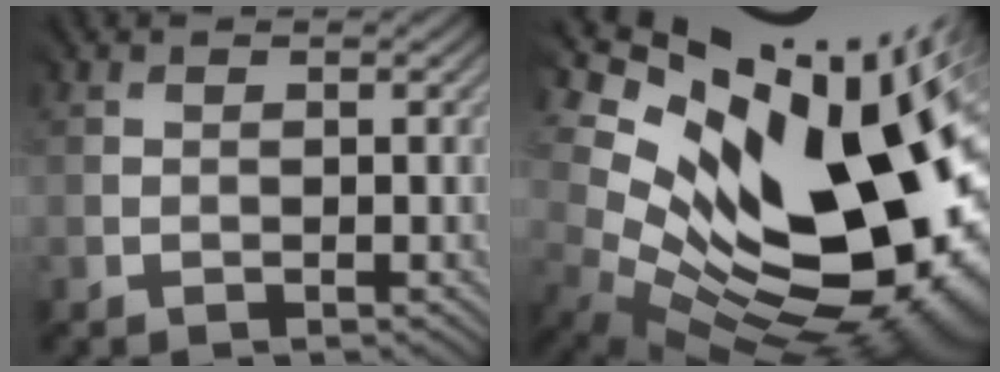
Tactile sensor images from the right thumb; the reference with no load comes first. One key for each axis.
{"total": 19.0, "fx": 4.1, "fy": 10.4, "fz": 15.4, "tx": -0.238, "ty": -0.011, "tz": 0.105}